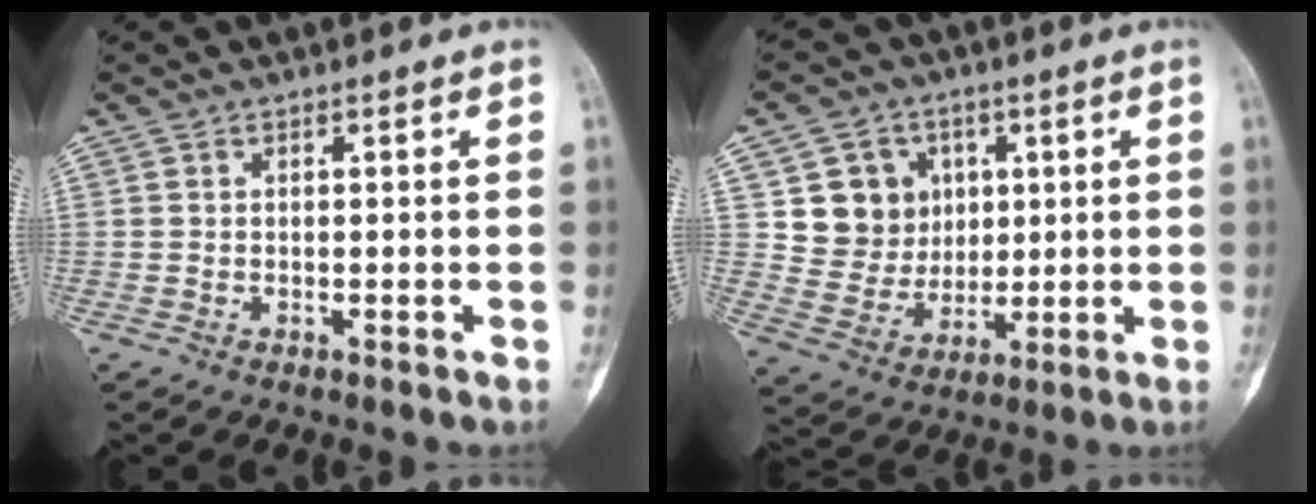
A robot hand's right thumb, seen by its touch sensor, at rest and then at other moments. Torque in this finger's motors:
{"motor_torque": [1.01, 0.81, 0.28, -0.14, 0.01]}